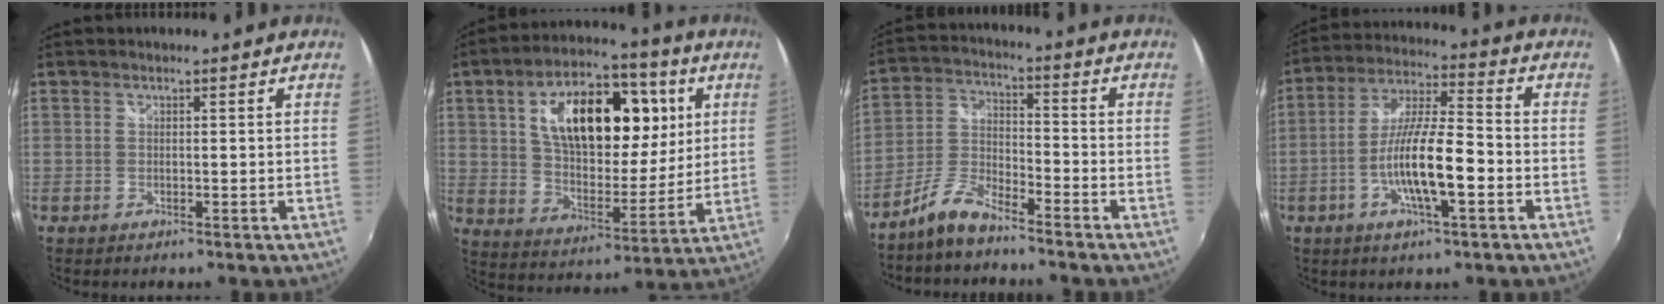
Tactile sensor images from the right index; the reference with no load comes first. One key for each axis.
{"total": 22.2, "fx": 6.7, "fy": 11.7, "fz": 17.6, "tx": -0.304, "ty": 0.024, "tz": 0.111}
{"total": 7.4, "fx": -6.1, "fy": 1.8, "fz": 3.7, "tx": -0.091, "ty": 0.016, "tz": -0.126}
{"total": 12.5, "fx": -4.1, "fy": 2.4, "fz": 11.5, "tx": -0.223, "ty": -0.003, "tz": -0.076}